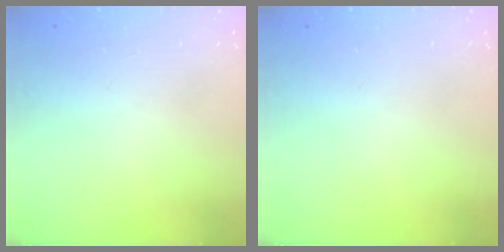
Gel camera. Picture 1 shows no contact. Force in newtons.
{"total": 0.0}